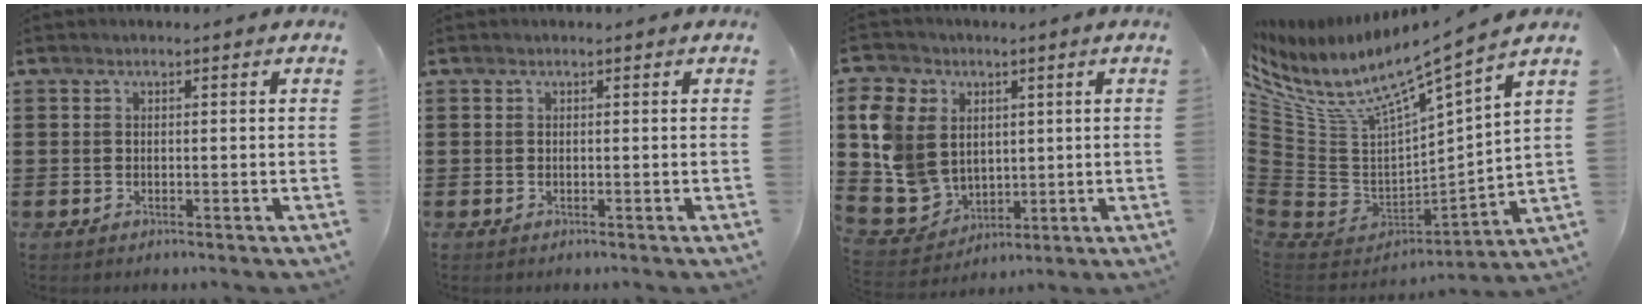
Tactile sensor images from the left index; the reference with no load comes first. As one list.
[{"total": 0.0}, {"total": 10.4, "force": [2.4, 8.9, 4.8], "torque": [-0.157, 0.009, 0.050]}, {"total": 8.6, "force": [6.0, 1.8, 5.9], "torque": [-0.141, -0.052, 0.091]}]